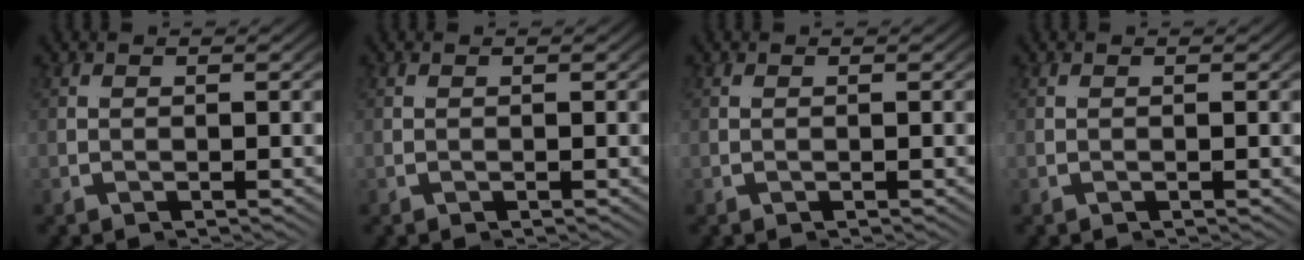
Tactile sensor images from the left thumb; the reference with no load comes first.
{"total": 0.0}
{"total": 0.0}
{"total": 0.0}